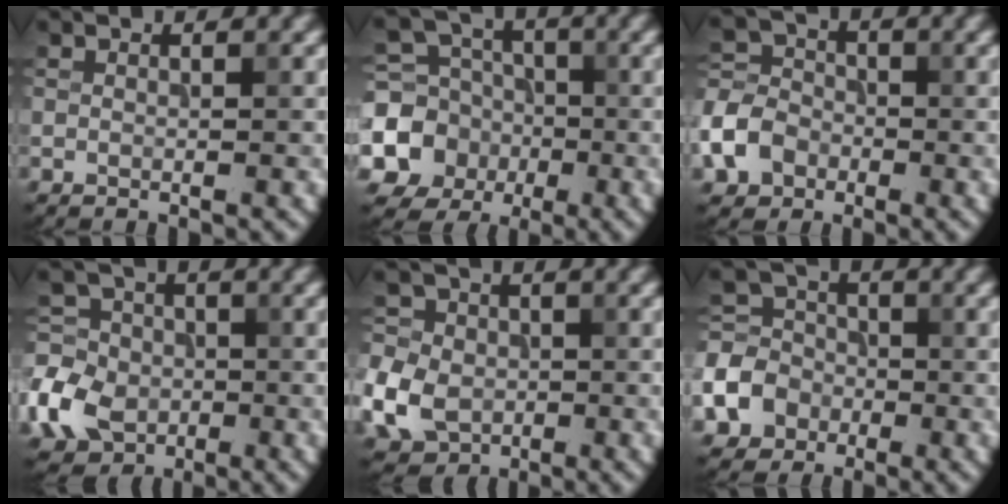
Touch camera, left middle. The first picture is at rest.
{"total": 8.2, "force": [-1.9, 7.4, 2.8], "torque": [-0.063, -0.012, -0.066]}
{"total": 5.8, "force": [-2.6, 4.5, 2.6], "torque": [-0.060, -0.008, -0.061]}
{"total": 7.2, "force": [-2.6, 5.9, 3.4], "torque": [-0.079, -0.001, -0.061]}
{"total": 7.6, "force": [-2.1, 6.3, 3.6], "torque": [-0.076, -0.012, -0.065]}
{"total": 6.2, "force": [-2.5, 5.2, 2.3], "torque": [-0.039, -0.004, -0.063]}